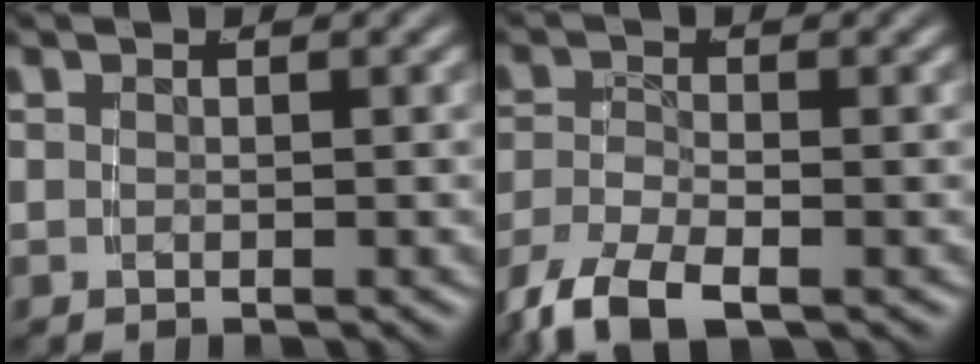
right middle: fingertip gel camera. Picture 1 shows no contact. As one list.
[{"total": 5.6, "force": [-3.5, 2.9, 3.3], "torque": [-0.080, -0.029, -0.043]}]